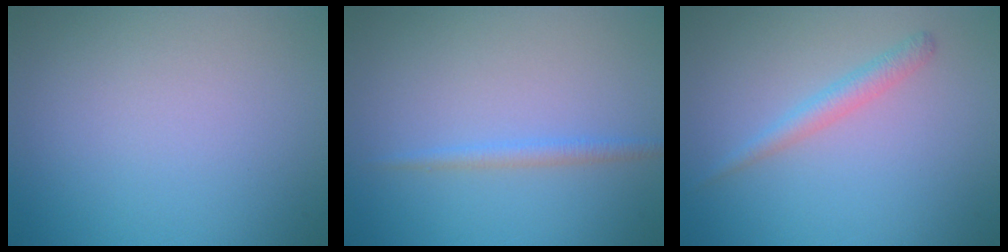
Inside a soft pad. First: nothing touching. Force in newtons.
{"total": 1.3, "press": 1.3, "slide": 0.1}
{"total": 1.7, "press": 1.7, "slide": 0.1}